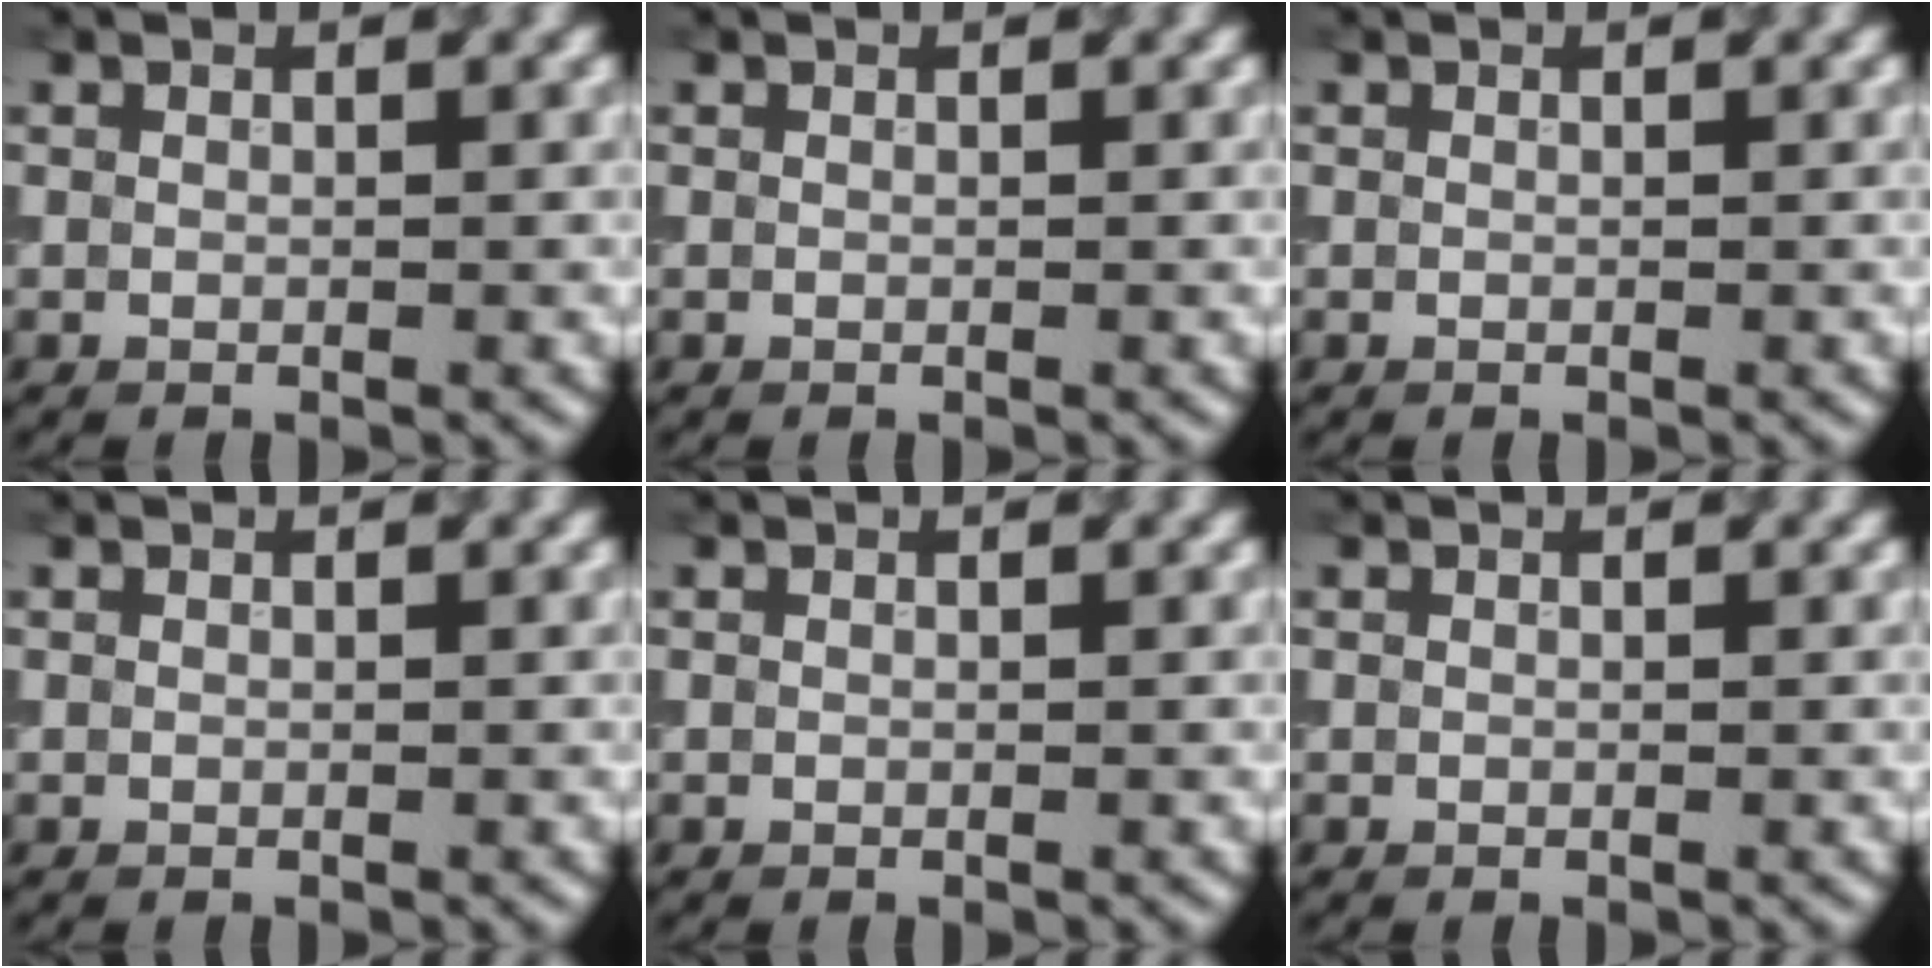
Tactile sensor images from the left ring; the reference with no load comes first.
{"total": 0.0}
{"total": 0.0}
{"total": 0.0}
{"total": 0.0}
{"total": 0.0}